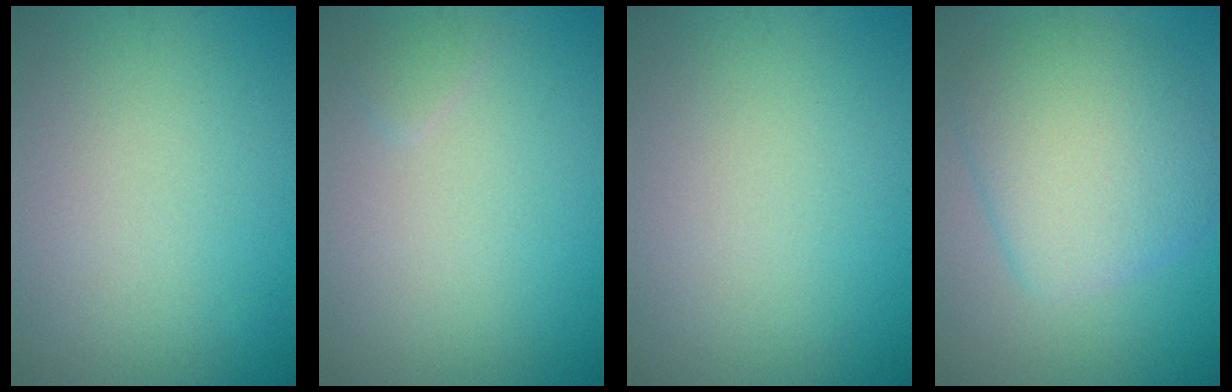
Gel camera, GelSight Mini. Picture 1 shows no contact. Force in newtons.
{"total": 0.8, "press": 0.8, "slide": 0.1}
{"total": 0.0}
{"total": 6.7, "press": 6.7, "slide": 0.3}